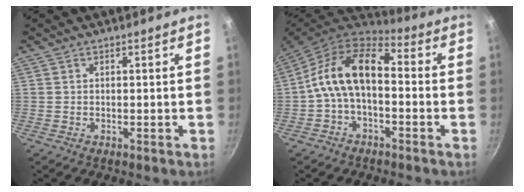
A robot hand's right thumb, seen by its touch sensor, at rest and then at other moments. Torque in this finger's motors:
{"motor_torque": [0.77, 0.74, 0.86, -0.86, 0.23]}